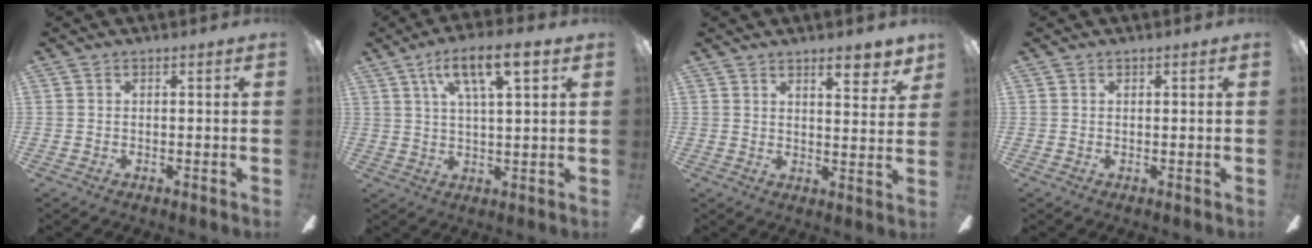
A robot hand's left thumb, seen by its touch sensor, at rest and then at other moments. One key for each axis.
{"total": 10.2, "fx": 5.5, "fy": 2.8, "fz": 8.1, "tx": -0.140, "ty": -0.010, "tz": 0.092}
{"total": 6.3, "fx": 4.9, "fy": 1.8, "fz": 3.6, "tx": -0.035, "ty": -0.033, "tz": 0.076}
{"total": 0.0}